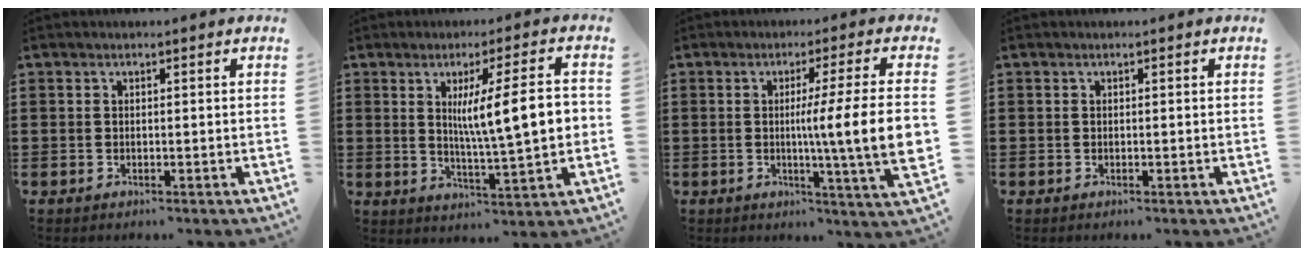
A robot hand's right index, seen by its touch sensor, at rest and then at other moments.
{"total": 10.7, "force": [1.5, 1.7, 10.4], "torque": [-0.168, -0.004, 0.016]}
{"total": 11.5, "force": [0.0, -0.3, 11.5], "torque": [-0.196, -0.019, -0.009]}
{"total": 0.0}